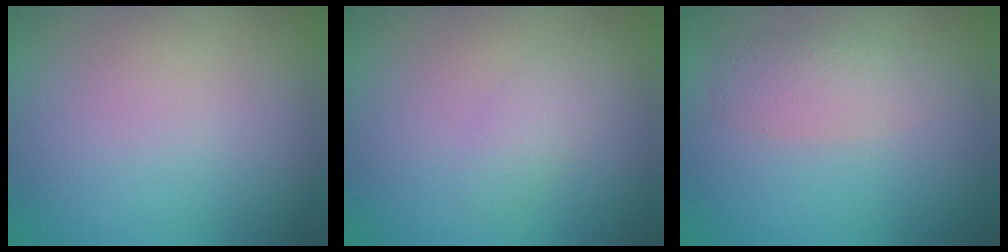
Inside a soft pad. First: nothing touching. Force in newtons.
{"total": 1.6, "press": 1.6, "slide": 0.1}
{"total": 2.3, "press": 2.3, "slide": 0.1}